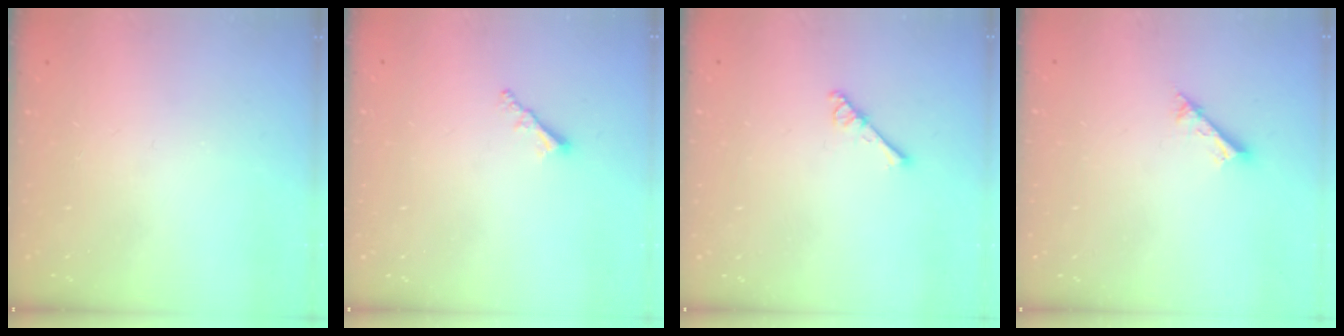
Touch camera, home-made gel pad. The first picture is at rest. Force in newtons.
{"total": 1.9, "press": 1.9, "slide": 0.5}
{"total": 3.4, "press": 3.3, "slide": 0.3}
{"total": 2.6, "press": 2.6, "slide": 0.1}